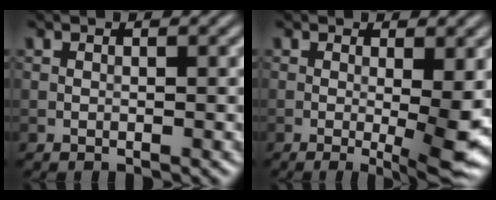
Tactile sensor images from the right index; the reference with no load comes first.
{"total": 6.0, "force": [-0.5, 1.0, 5.9], "torque": [-0.085, -0.015, -0.004]}